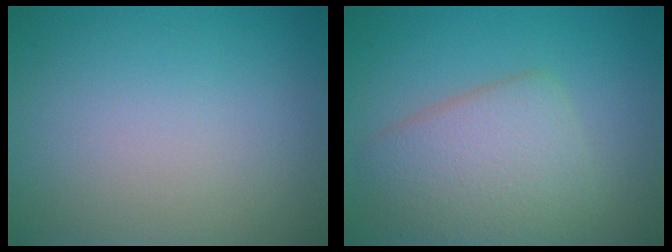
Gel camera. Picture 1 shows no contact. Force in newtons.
{"total": 5.3, "press": 5.2, "slide": 0.3}